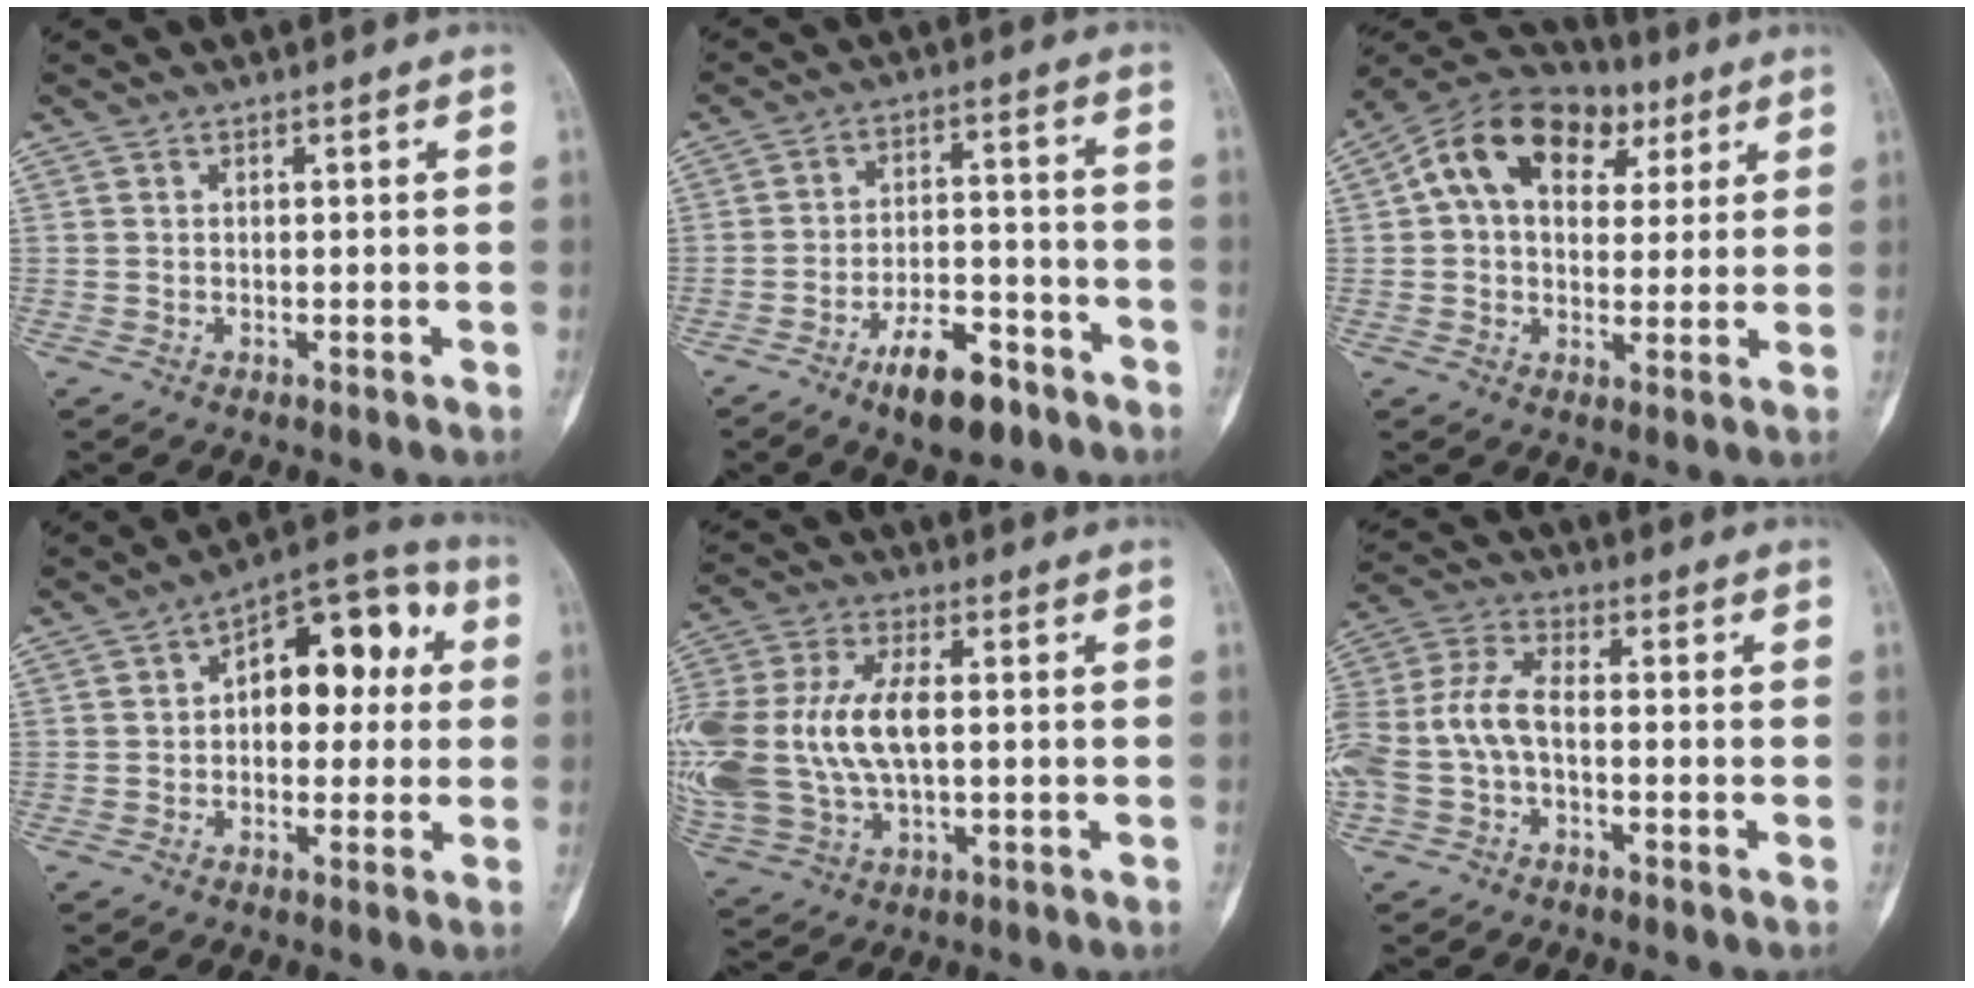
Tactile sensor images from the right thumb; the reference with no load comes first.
{"total": 10.5, "force": [-6.7, 4.4, 6.8], "torque": [-0.095, 0.047, -0.109]}
{"total": 16.6, "force": [5.7, 11.3, 10.8], "torque": [-0.152, 0.020, 0.085]}
{"total": 13.6, "force": [2.1, 8.0, 10.9], "torque": [-0.105, 0.036, 0.020]}
{"total": 22.0, "force": [0.2, 12.5, 18.1], "torque": [-0.441, 0.011, 0.012]}
{"total": 11.7, "force": [-2.3, 6.9, 9.2], "torque": [-0.206, 0.037, -0.050]}